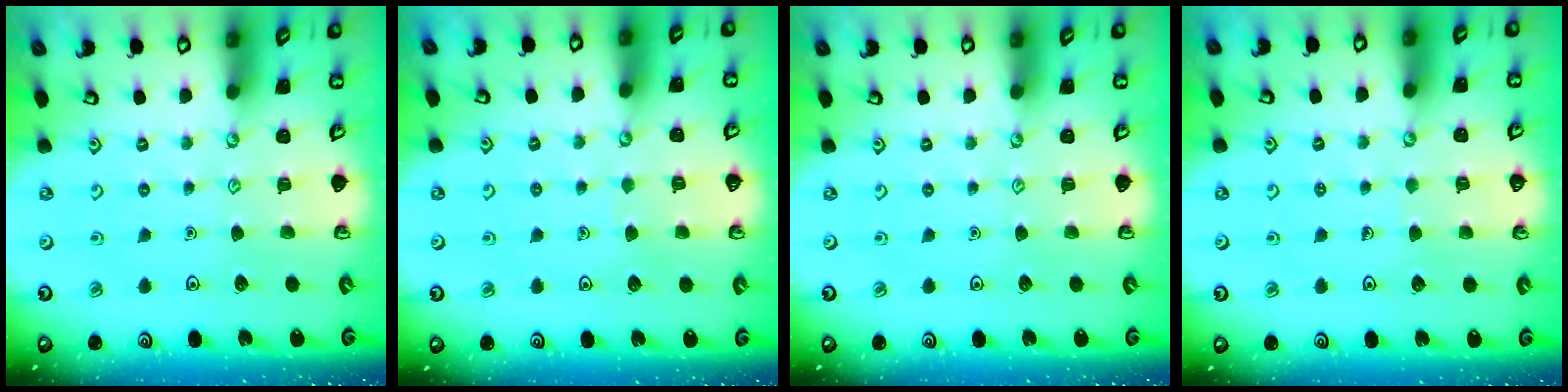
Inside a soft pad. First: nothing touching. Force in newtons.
{"total": 2.4, "press": 2.4, "slide": 0.2}
{"total": 0.0}
{"total": 2.5, "press": 2.5, "slide": 0.2}